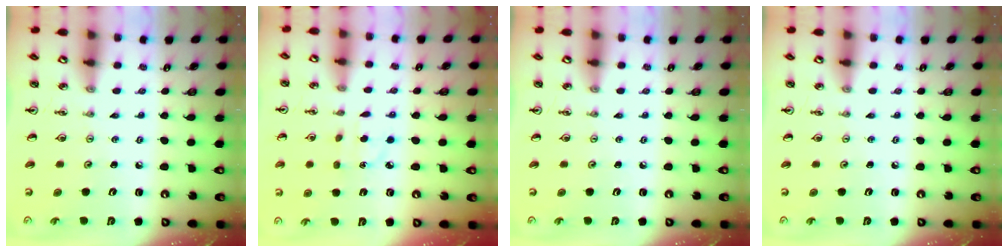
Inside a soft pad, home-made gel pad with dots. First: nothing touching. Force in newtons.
{"total": 4.4, "press": 4.4, "slide": 0.5}
{"total": 0.0}
{"total": 0.0}